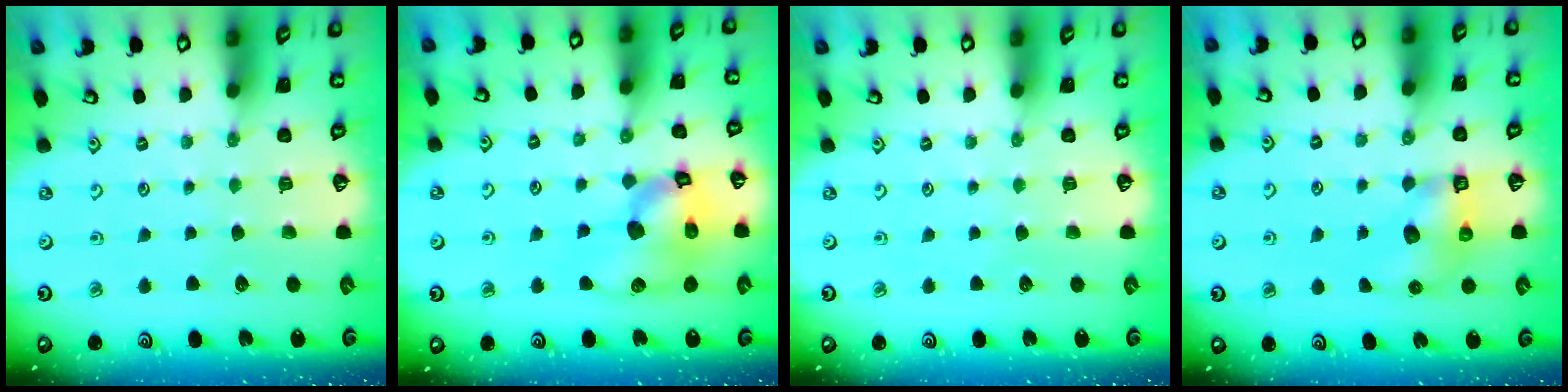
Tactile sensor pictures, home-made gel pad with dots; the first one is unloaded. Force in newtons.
{"total": 17.5, "press": 17.3, "slide": 2.6}
{"total": 0.0}
{"total": 6.6, "press": 6.6, "slide": 0.8}